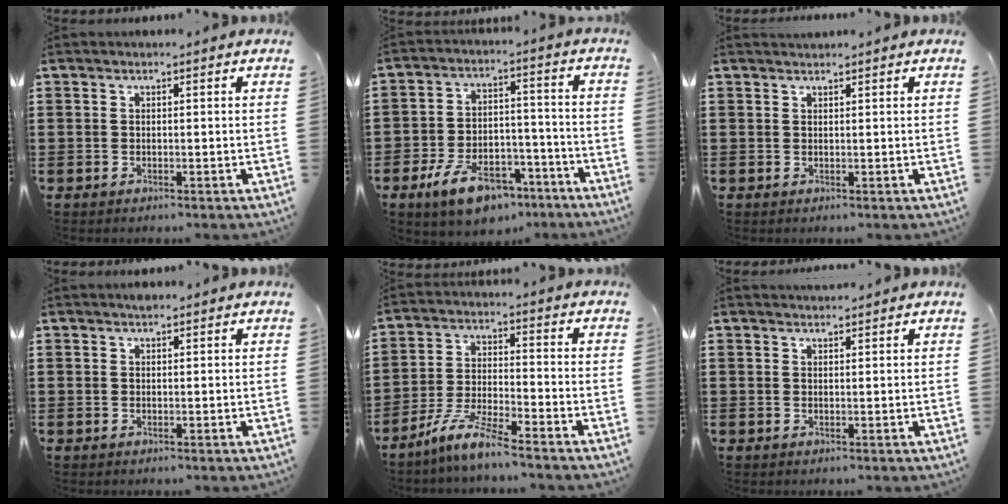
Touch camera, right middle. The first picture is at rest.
{"total": 9.5, "force": [-6.5, 4.2, 5.4], "torque": [-0.099, 0.025, -0.118]}
{"total": 0.8, "force": [0.8, 0.1, 0.0], "torque": [-0.001, 0.000, 0.015]}
{"total": 0.8, "force": [0.7, 0.3, 0.2], "torque": [-0.005, 0.001, 0.012]}
{"total": 6.9, "force": [-5.8, 0.2, 3.7], "torque": [-0.087, -0.012, -0.115]}
{"total": 1.2, "force": [1.2, 0.2, 0.0], "torque": [-0.003, 0.002, 0.023]}